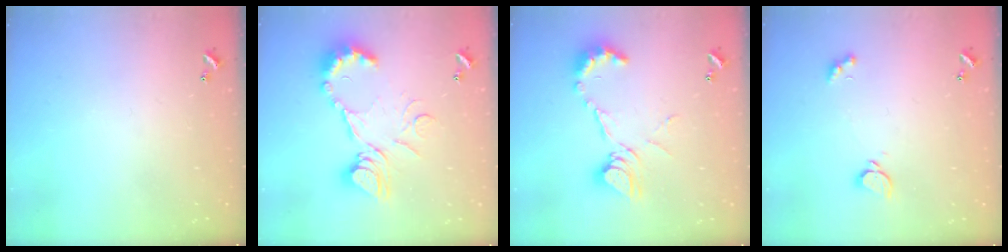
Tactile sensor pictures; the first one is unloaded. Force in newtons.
{"total": 18.4, "press": 18.3, "slide": 1.8}
{"total": 14.0, "press": 13.9, "slide": 1.5}
{"total": 2.1, "press": 1.9, "slide": 0.9}